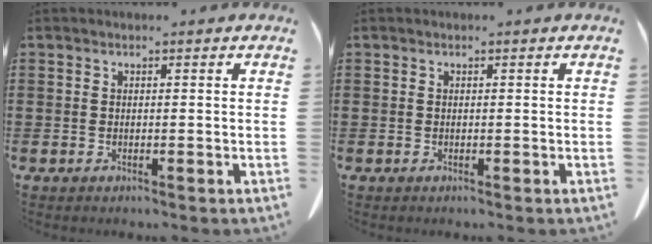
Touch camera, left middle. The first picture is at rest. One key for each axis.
{"total": 0.0}